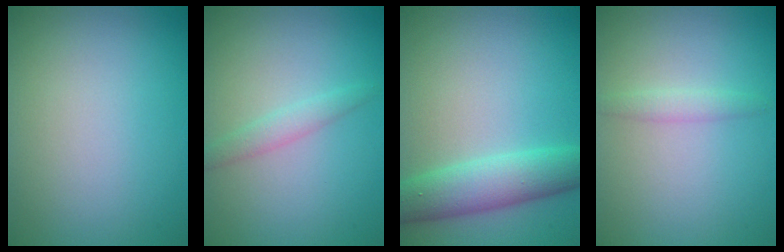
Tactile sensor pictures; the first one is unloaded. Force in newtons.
{"total": 1.4, "press": 1.4, "slide": 0.1}
{"total": 5.0, "press": 5.0, "slide": 0.3}
{"total": 1.3, "press": 1.3, "slide": 0.0}